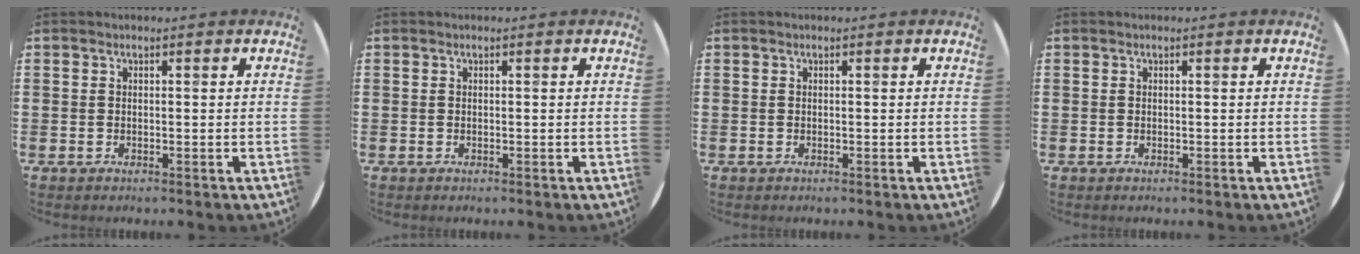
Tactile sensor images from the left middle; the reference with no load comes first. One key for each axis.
{"total": 0.0}
{"total": 0.0}
{"total": 0.0}